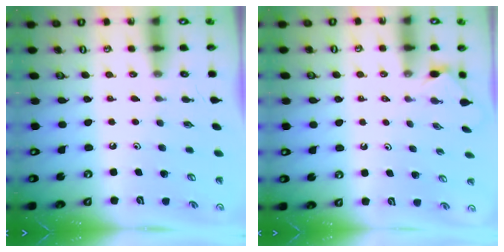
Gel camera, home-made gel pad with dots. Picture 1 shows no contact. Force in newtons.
{"total": 1.6, "press": 1.5, "slide": 0.4}